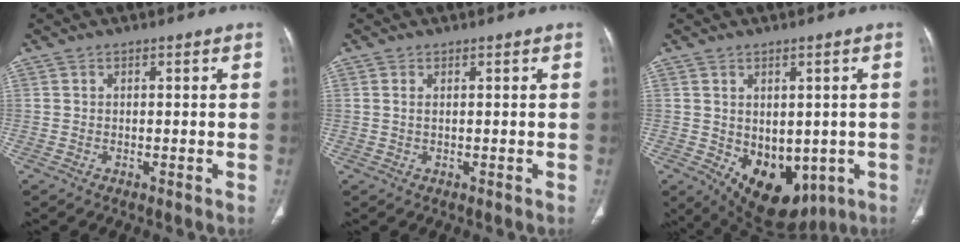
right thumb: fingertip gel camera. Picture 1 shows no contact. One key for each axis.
{"total": 0.9, "fx": 0.2, "fy": 0.4, "fz": 0.7, "tx": -0.023, "ty": 0.005, "tz": 0.007}
{"total": 13.5, "fx": -3.1, "fy": 9.0, "fz": 9.5, "tx": -0.101, "ty": -0.005, "tz": -0.015}